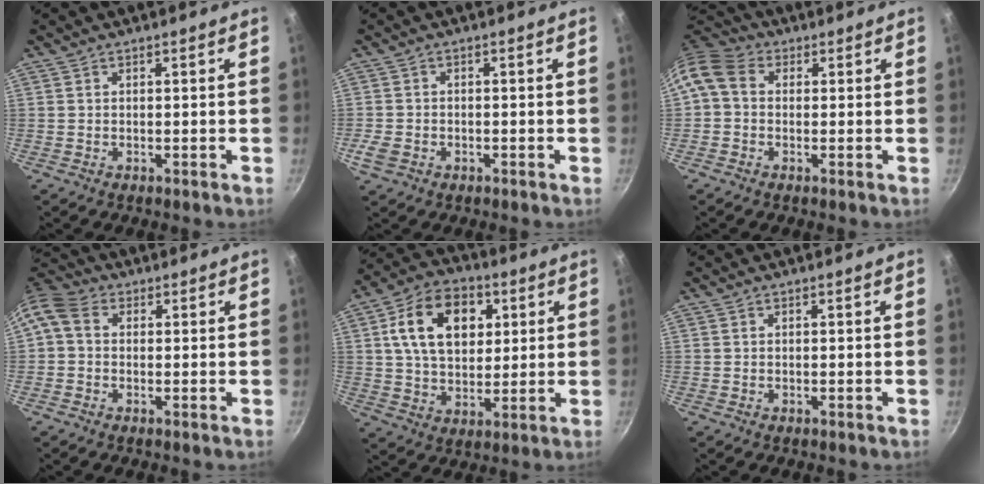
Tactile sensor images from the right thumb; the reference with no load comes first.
{"total": 3.5, "force": [-1.4, 2.6, 1.9], "torque": [-0.040, 0.005, -0.025]}
{"total": 7.7, "force": [0.7, 6.1, 4.6], "torque": [-0.089, 0.021, -0.007]}
{"total": 6.1, "force": [0.6, 4.8, 3.7], "torque": [-0.078, 0.017, -0.004]}
{"total": 16.4, "force": [4.8, 11.2, 11.1], "torque": [-0.155, 0.003, 0.072]}
{"total": 0.0}